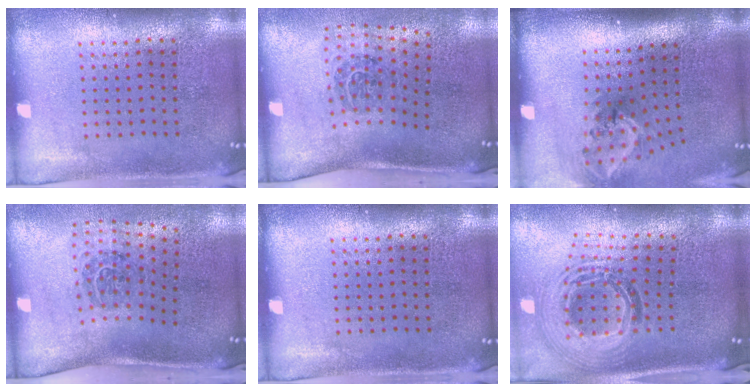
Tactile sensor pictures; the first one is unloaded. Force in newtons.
{"total": 1.7, "press": 1.1, "slide": 1.4}
{"total": 2.1, "press": 1.3, "slide": 1.6}
{"total": 1.7, "press": 1.1, "slide": 1.4}
{"total": 0.0}
{"total": 1.8, "press": 1.5, "slide": 1.0}